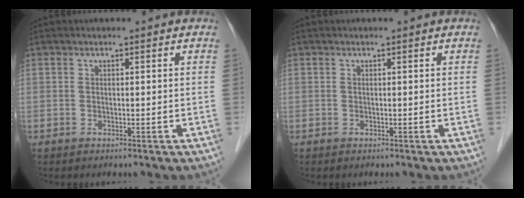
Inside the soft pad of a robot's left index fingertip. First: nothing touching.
{"total": 0.0}